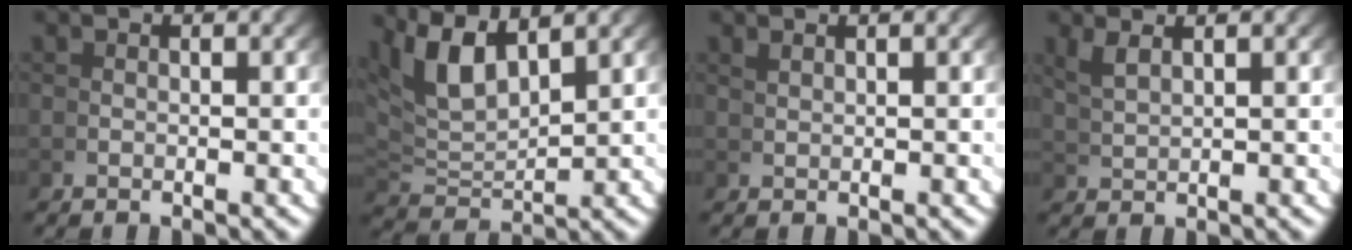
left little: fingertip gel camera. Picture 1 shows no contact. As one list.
[{"total": 7.0, "force": [2.9, 4.1, 4.8], "torque": [-0.110, -0.012, 0.062]}, {"total": 1.6, "force": [1.1, -1.2, -0.1], "torque": [0.009, 0.004, 0.029]}, {"total": 1.8, "force": [1.6, -0.7, 0.6], "torque": [-0.013, 0.002, 0.043]}]